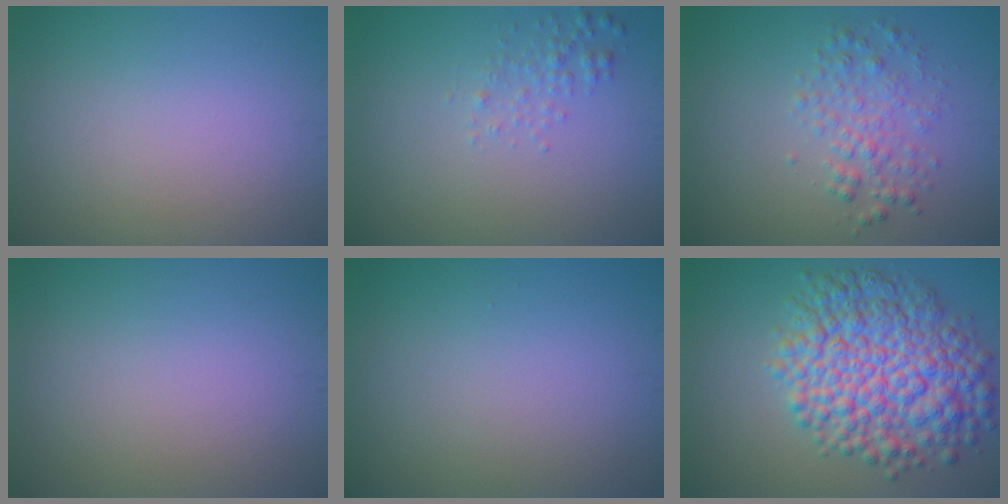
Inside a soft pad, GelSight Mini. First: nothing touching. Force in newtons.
{"total": 1.5, "press": 1.5, "slide": 0.1}
{"total": 2.8, "press": 2.8, "slide": 0.0}
{"total": 0.0}
{"total": 0.0}
{"total": 10.2, "press": 10.2, "slide": 0.2}